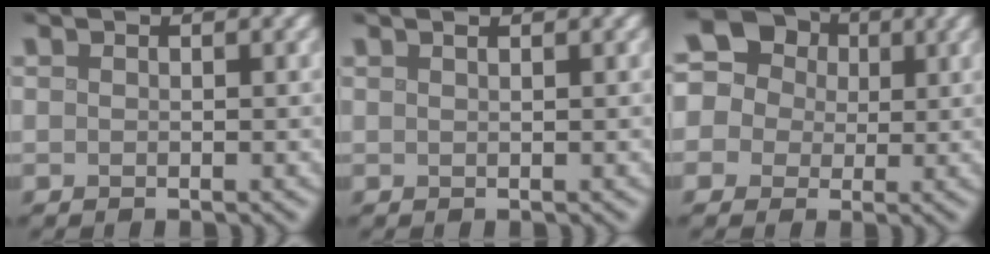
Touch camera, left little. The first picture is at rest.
{"total": 1.4, "force": [0.9, 0.5, 0.9], "torque": [-0.002, -0.001, 0.002]}
{"total": 14.3, "force": [3.8, 12.6, 5.4], "torque": [-0.125, 0.049, 0.023]}